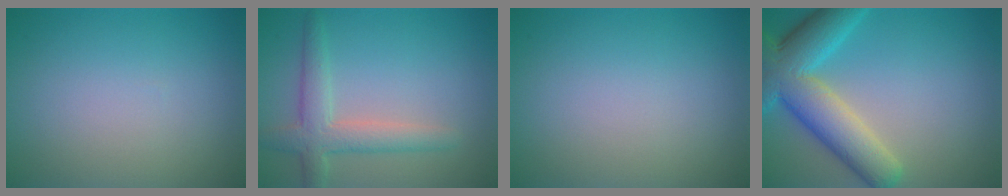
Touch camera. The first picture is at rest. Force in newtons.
{"total": 3.7, "press": 3.7, "slide": 0.3}
{"total": 0.0}
{"total": 8.8, "press": 8.8, "slide": 0.5}